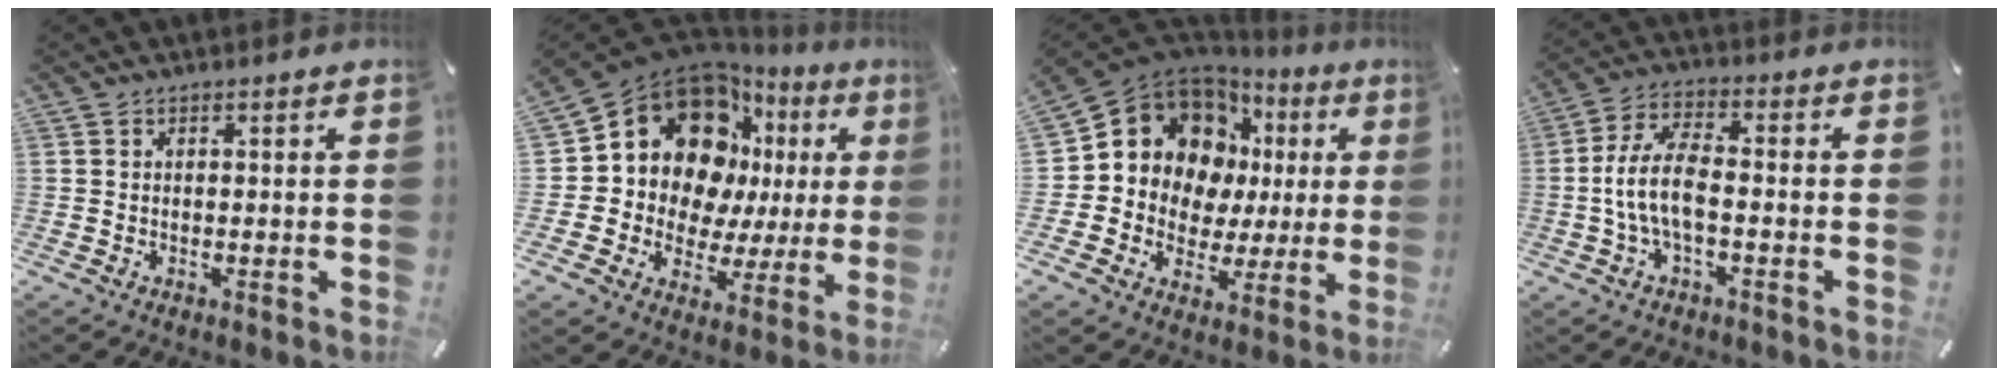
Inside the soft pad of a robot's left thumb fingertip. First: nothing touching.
{"total": 17.4, "force": [7.6, 13.1, 8.7], "torque": [-0.136, -0.070, 0.141]}
{"total": 13.1, "force": [5.6, 10.8, 4.7], "torque": [-0.088, -0.056, 0.112]}
{"total": 9.6, "force": [-1.9, 4.1, 8.5], "torque": [-0.174, 0.004, -0.036]}